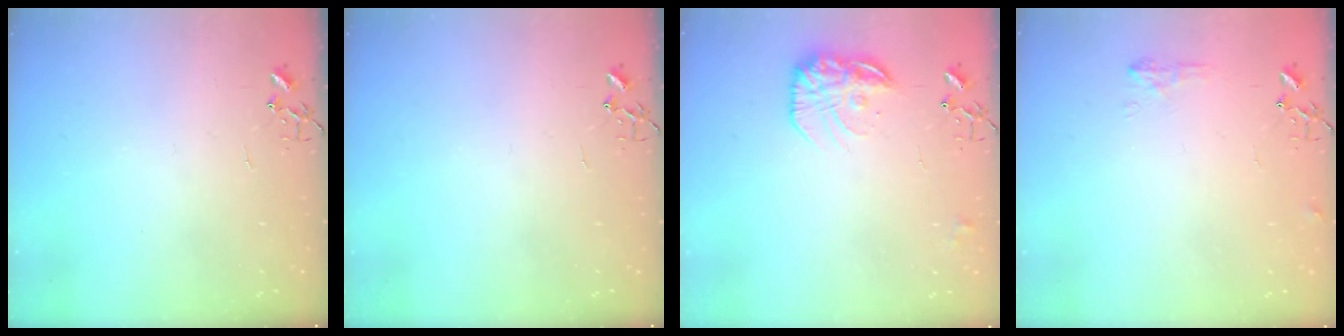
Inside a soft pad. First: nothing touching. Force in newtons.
{"total": 0.0}
{"total": 15.5, "press": 15.5, "slide": 1.0}
{"total": 6.4, "press": 6.3, "slide": 0.8}